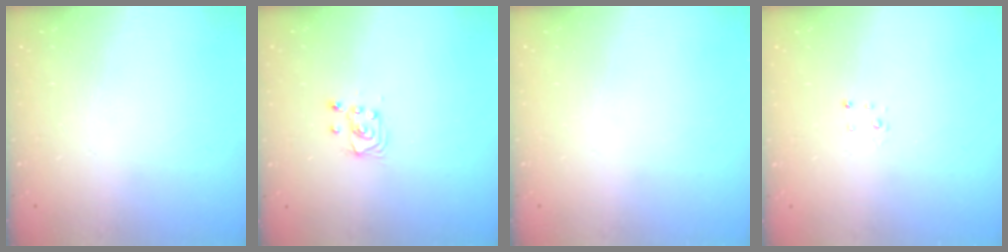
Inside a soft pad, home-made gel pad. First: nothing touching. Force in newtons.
{"total": 3.5, "press": 3.5, "slide": 0.4}
{"total": 0.0}
{"total": 2.0, "press": 2.0, "slide": 0.2}